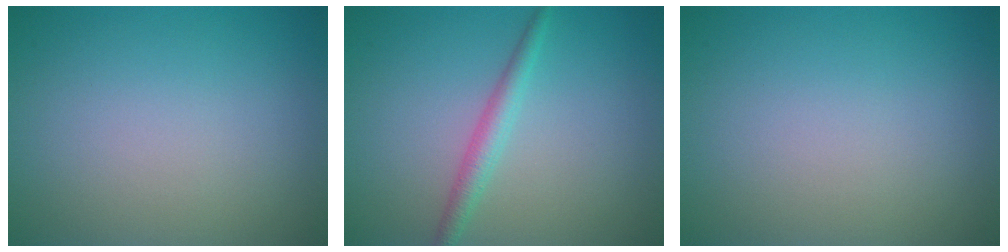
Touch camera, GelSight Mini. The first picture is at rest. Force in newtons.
{"total": 2.1, "press": 2.1, "slide": 0.1}
{"total": 0.0}